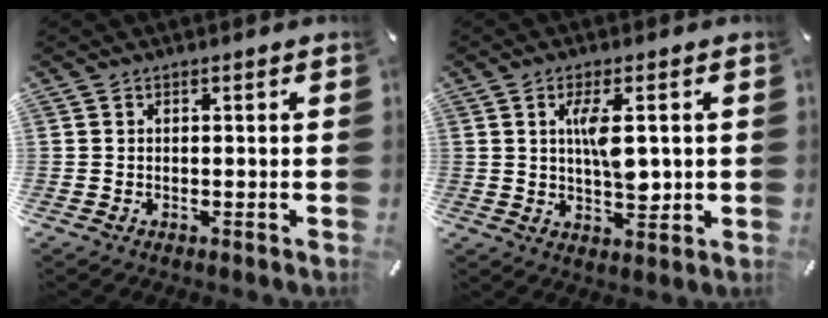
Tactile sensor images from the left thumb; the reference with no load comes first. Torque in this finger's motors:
{"motor_torque": [1.24, 1.53, 0.97, -0.27, 0.29]}